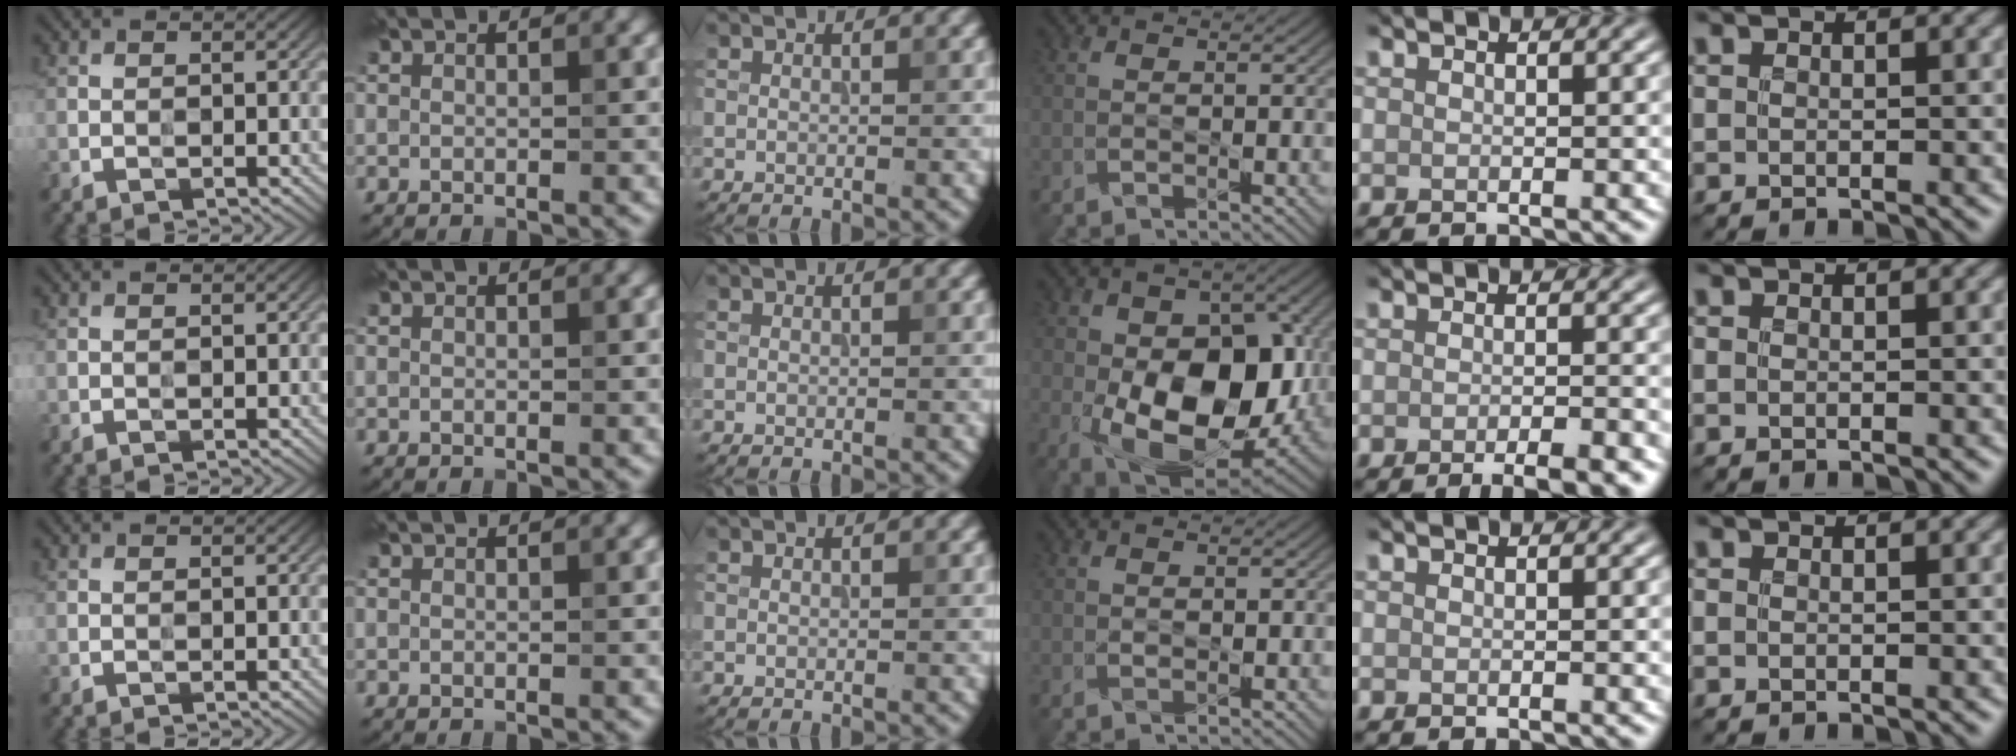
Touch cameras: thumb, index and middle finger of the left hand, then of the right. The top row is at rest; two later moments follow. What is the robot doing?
{"motion": "wipe", "object": "measuring cup"}